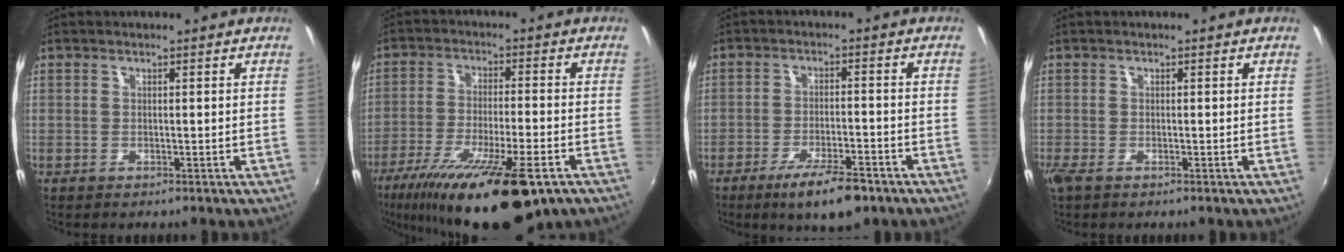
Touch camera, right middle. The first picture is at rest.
{"total": 21.2, "force": [-13.4, 4.6, 15.8], "torque": [-0.287, -0.057, -0.214]}
{"total": 8.9, "force": [-6.0, 2.1, 6.2], "torque": [-0.125, -0.013, -0.096]}
{"total": 1.7, "force": [-1.0, 0.5, 1.3], "torque": [-0.027, -0.008, -0.019]}